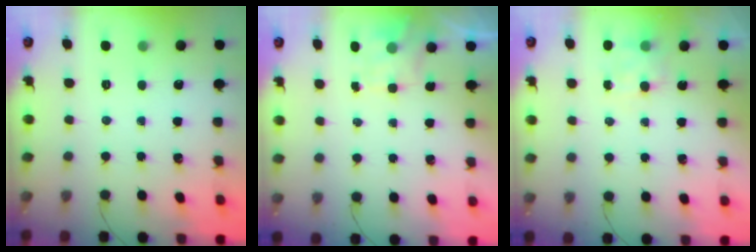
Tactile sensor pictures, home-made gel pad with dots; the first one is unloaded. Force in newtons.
{"total": 2.0, "press": 1.6, "slide": 1.2}
{"total": 7.1, "press": 7.0, "slide": 1.2}